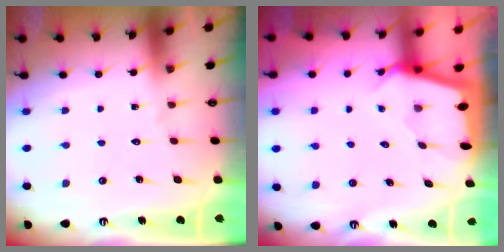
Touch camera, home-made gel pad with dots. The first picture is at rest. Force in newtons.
{"total": 2.1, "press": 2.1, "slide": 0.1}